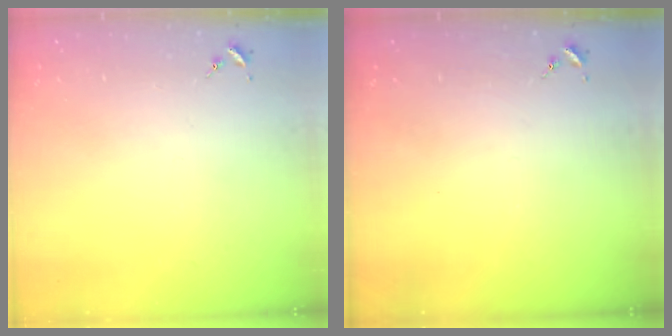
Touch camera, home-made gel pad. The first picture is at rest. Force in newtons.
{"total": 0.0}